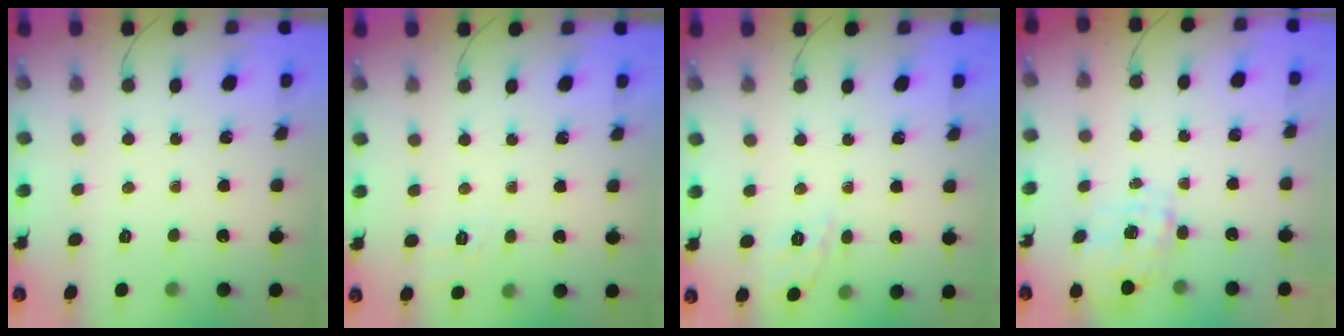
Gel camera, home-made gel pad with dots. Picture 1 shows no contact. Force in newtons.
{"total": 1.8, "press": 0.4, "slide": 1.7}
{"total": 2.3, "press": 2.0, "slide": 1.3}
{"total": 2.3, "press": 2.2, "slide": 0.6}